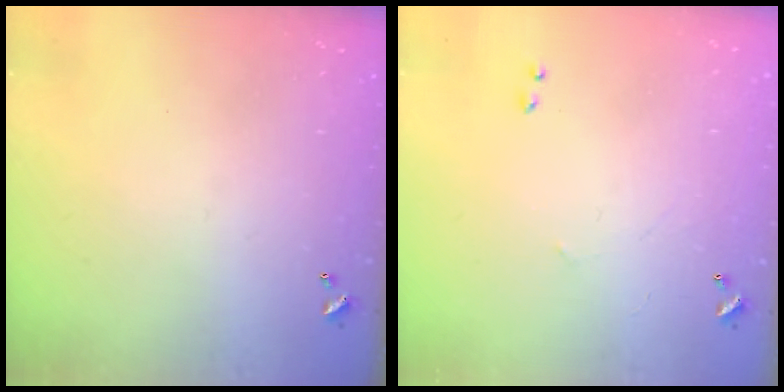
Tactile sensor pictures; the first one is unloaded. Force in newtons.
{"total": 2.5, "press": 2.4, "slide": 0.4}